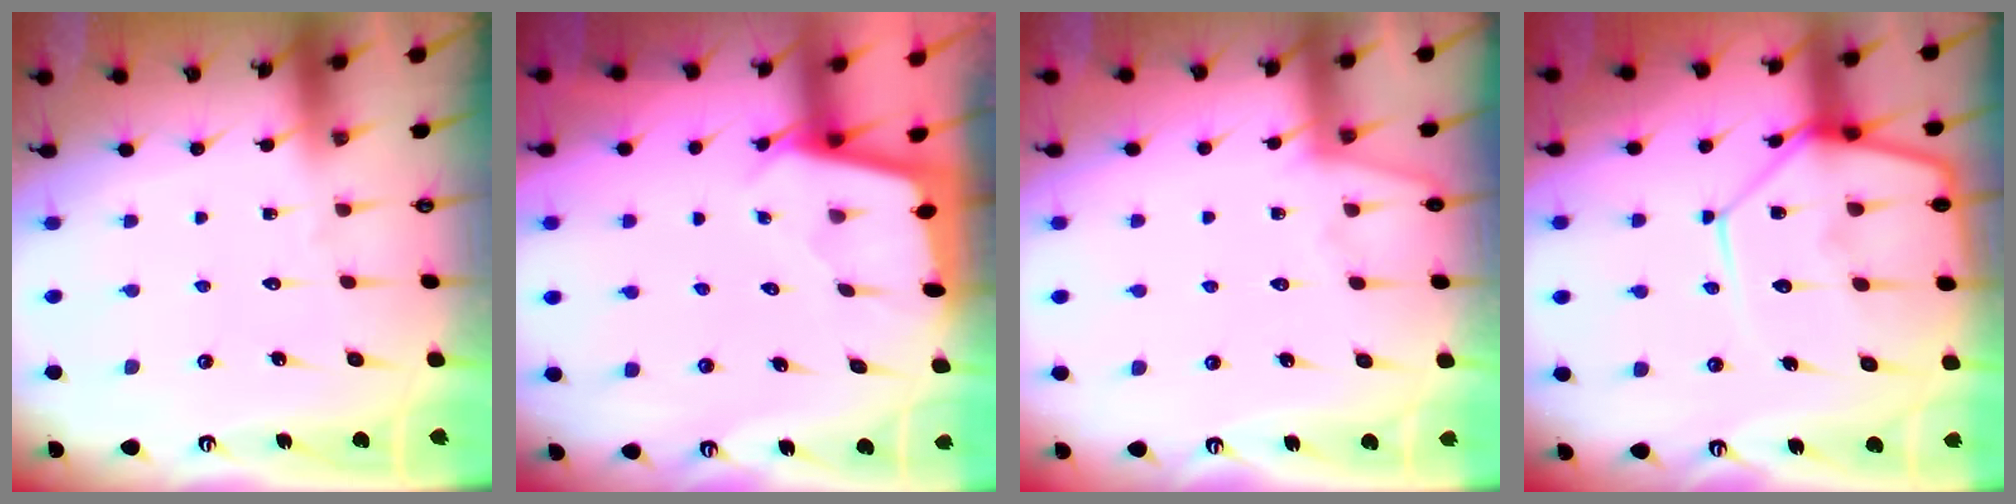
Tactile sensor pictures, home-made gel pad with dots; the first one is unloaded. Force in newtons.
{"total": 1.9, "press": 1.9, "slide": 0.2}
{"total": 1.6, "press": 1.5, "slide": 0.3}
{"total": 15.5, "press": 15.4, "slide": 1.6}